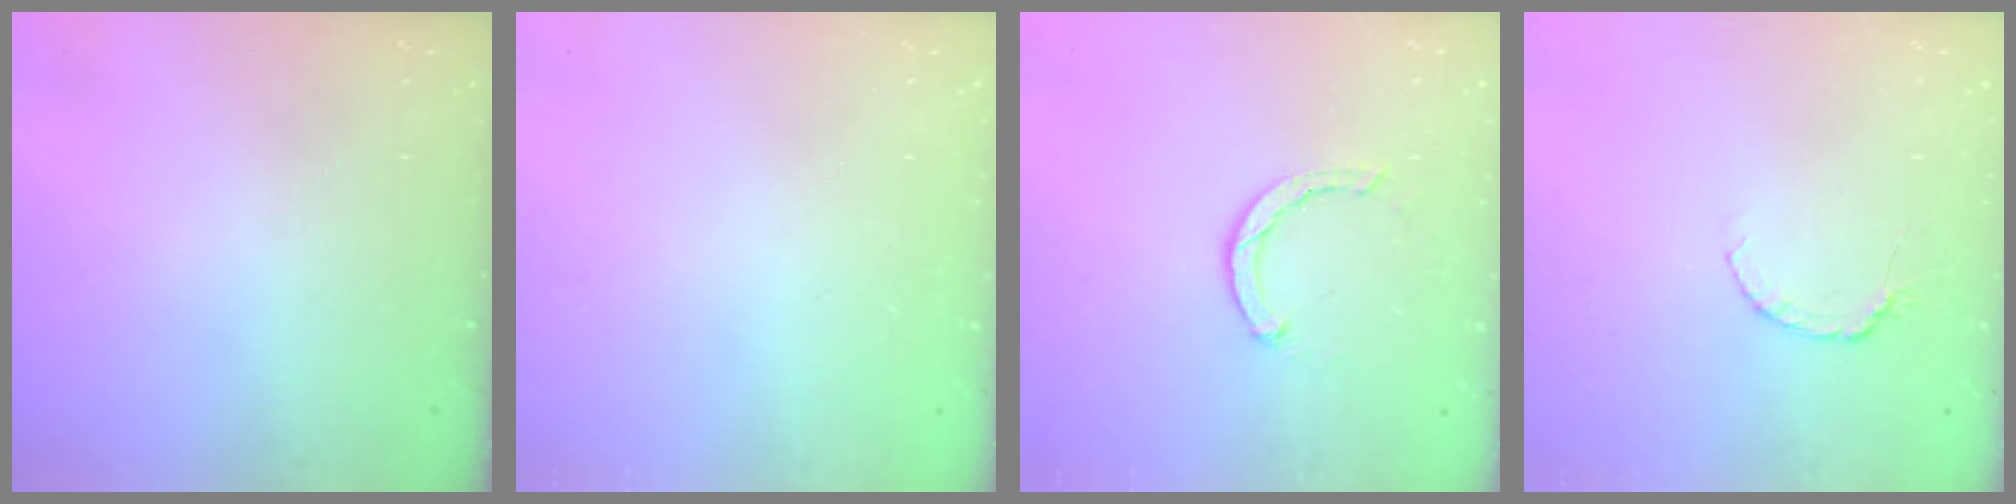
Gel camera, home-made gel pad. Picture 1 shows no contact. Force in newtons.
{"total": 2.5, "press": 2.5, "slide": 0.2}
{"total": 2.3, "press": 2.3, "slide": 0.3}
{"total": 3.3, "press": 3.3, "slide": 0.3}